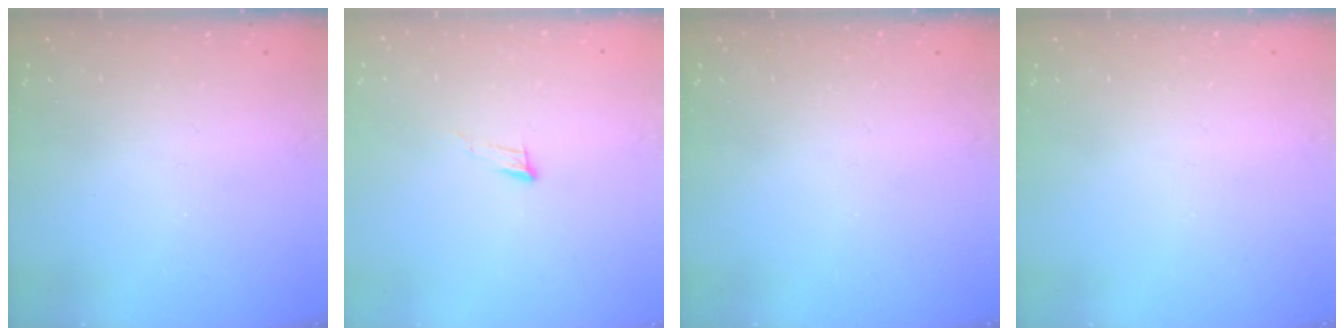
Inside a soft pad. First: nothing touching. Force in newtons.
{"total": 6.3, "press": 6.2, "slide": 1.0}
{"total": 0.0}
{"total": 0.0}